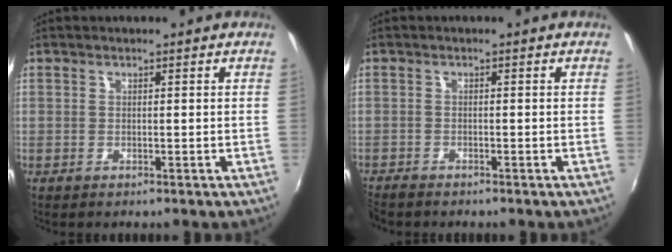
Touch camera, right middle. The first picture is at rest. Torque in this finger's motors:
{"motor_torque": [0.84, -0.85, 0.16, 0.08]}